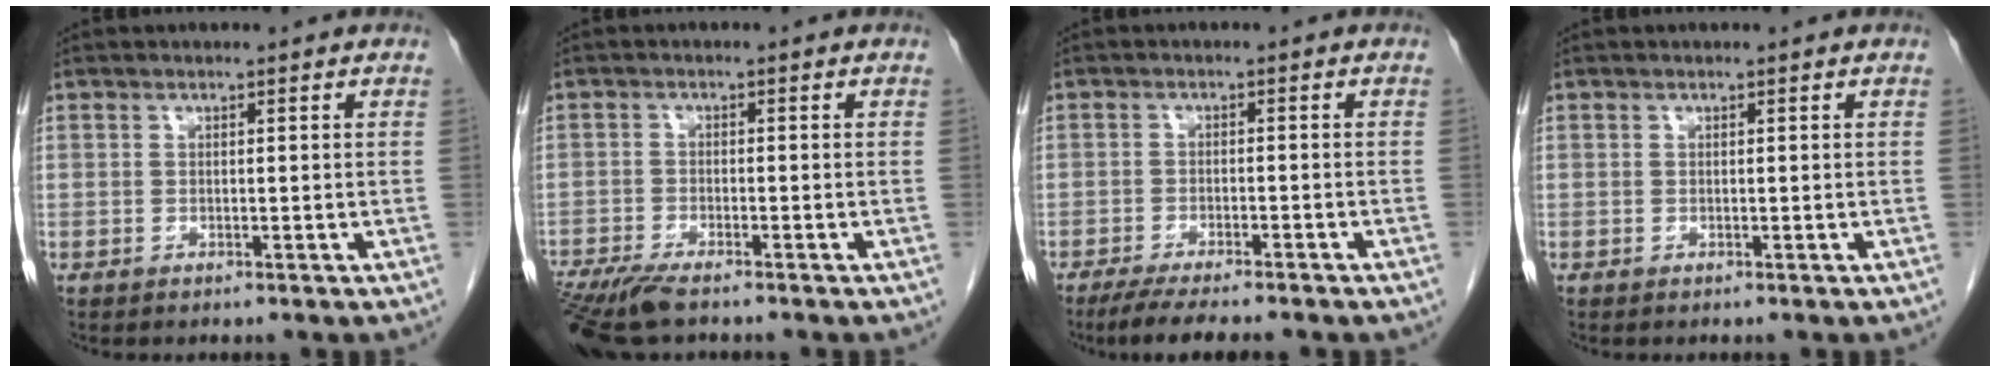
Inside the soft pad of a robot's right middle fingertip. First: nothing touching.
{"total": 8.1, "force": [-6.4, 1.3, 4.7], "torque": [-0.083, -0.020, -0.112]}
{"total": 9.3, "force": [-7.6, 1.2, 5.1], "torque": [-0.070, -0.015, -0.111]}
{"total": 0.0}